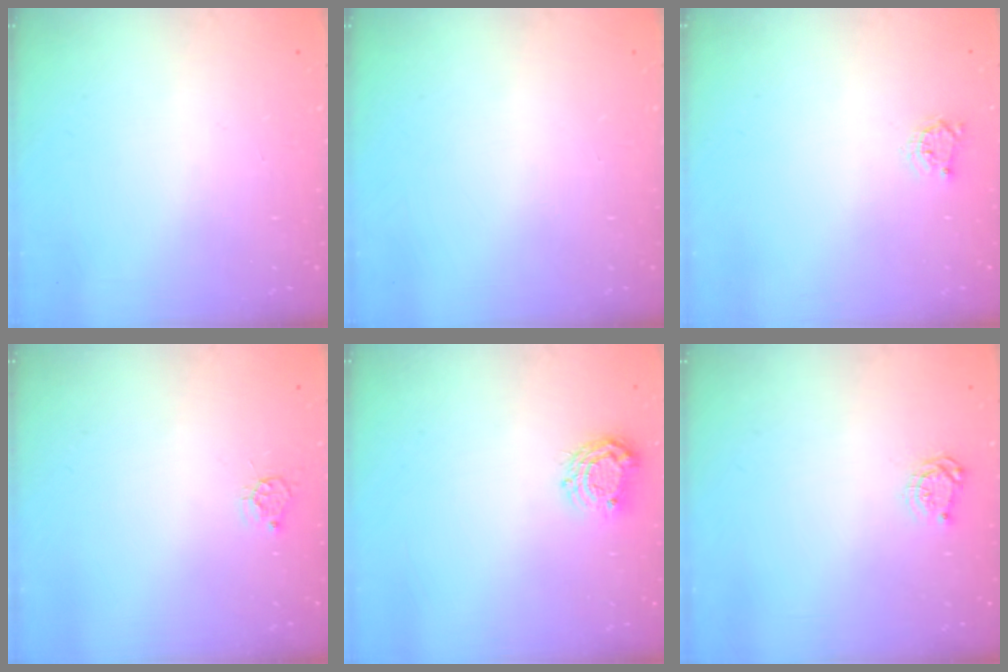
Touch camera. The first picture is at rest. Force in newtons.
{"total": 0.0}
{"total": 3.3, "press": 3.3, "slide": 0.4}
{"total": 3.9, "press": 3.9, "slide": 0.3}
{"total": 7.5, "press": 7.4, "slide": 0.9}
{"total": 4.8, "press": 4.8, "slide": 0.6}